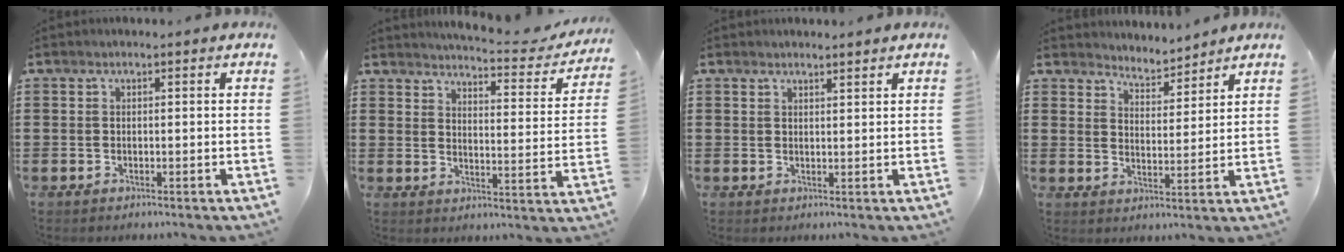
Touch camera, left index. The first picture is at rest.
{"total": 4.1, "force": [3.9, -0.1, 1.2], "torque": [-0.039, -0.034, 0.061]}
{"total": 1.6, "force": [1.5, 0.1, 0.2], "torque": [-0.008, 0.002, 0.030]}
{"total": 4.0, "force": [3.9, 0.4, -0.5], "torque": [-0.010, -0.021, 0.069]}